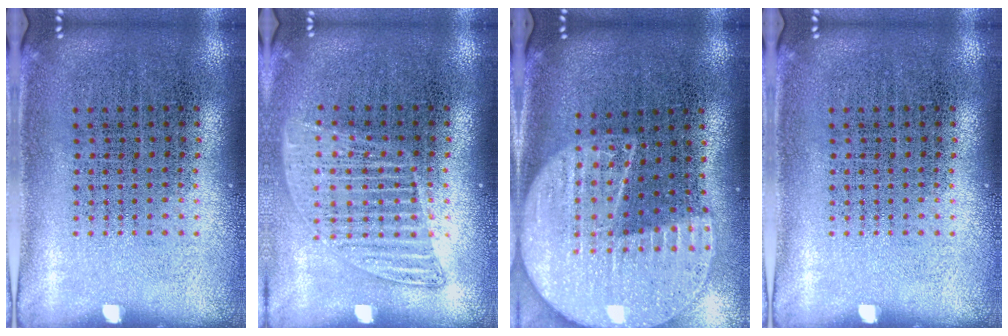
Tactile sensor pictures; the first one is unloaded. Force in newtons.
{"total": 1.3, "press": 1.1, "slide": 0.6}
{"total": 2.3, "press": 2.0, "slide": 1.2}
{"total": 0.0}